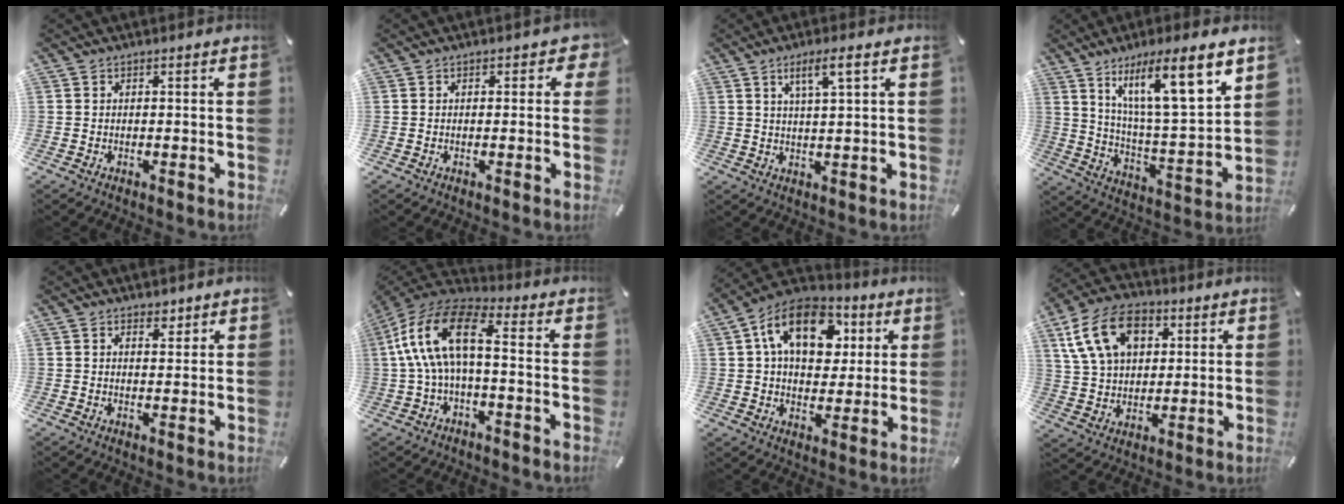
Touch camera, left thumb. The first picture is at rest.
{"total": 1.8, "force": [0.1, 1.2, 1.2], "torque": [-0.008, 0.001, -0.002]}
{"total": 5.8, "force": [2.9, 0.7, 5.0], "torque": [-0.103, 0.000, 0.047]}
{"total": 17.0, "force": [11.2, 3.7, 12.2], "torque": [-0.207, -0.059, 0.177]}
{"total": 2.4, "force": [1.7, 1.6, 0.8], "torque": [-0.002, -0.005, 0.027]}
{"total": 14.8, "force": [1.0, 7.3, 12.8], "torque": [-0.272, 0.001, 0.014]}
{"total": 17.0, "force": [5.8, 11.5, 11.1], "torque": [-0.180, -0.004, 0.103]}
{"total": 15.0, "force": [5.9, 10.5, 8.9], "torque": [-0.179, 0.001, 0.112]}